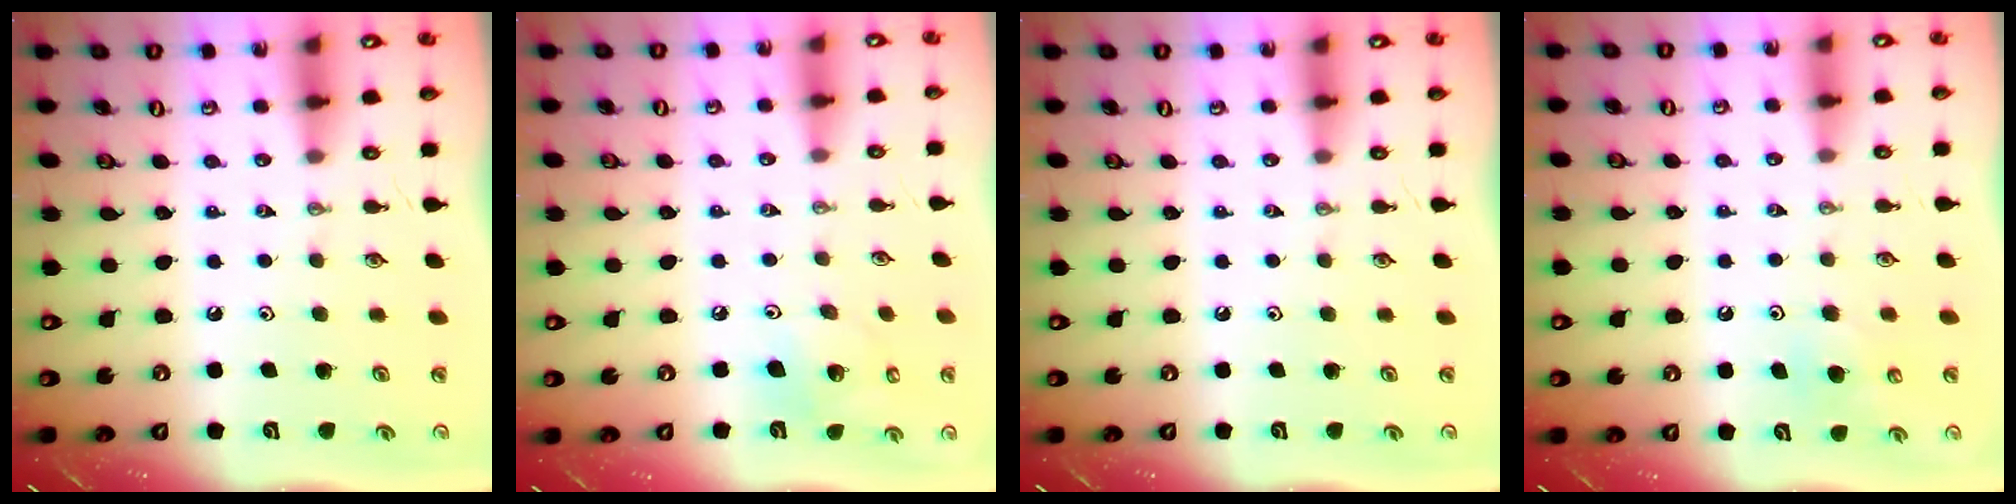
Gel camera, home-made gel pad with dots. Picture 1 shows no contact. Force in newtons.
{"total": 9.3, "press": 9.2, "slide": 1.6}
{"total": 0.0}
{"total": 5.4, "press": 5.4, "slide": 0.5}